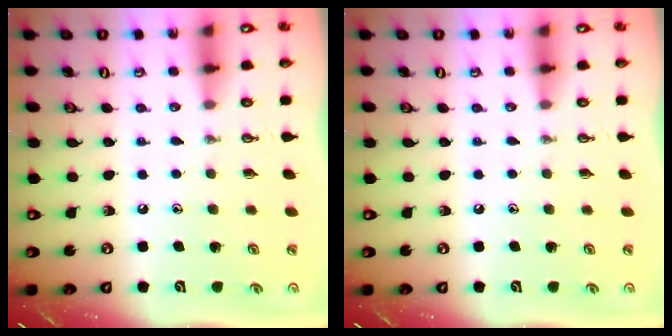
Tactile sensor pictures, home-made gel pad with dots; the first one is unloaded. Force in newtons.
{"total": 0.0}